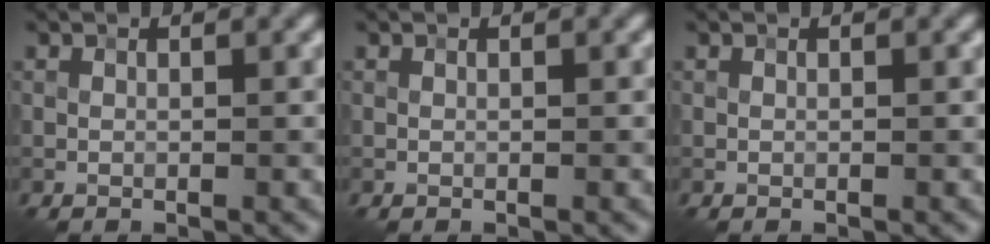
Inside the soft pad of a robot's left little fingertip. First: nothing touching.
{"total": 0.0}
{"total": 0.0}